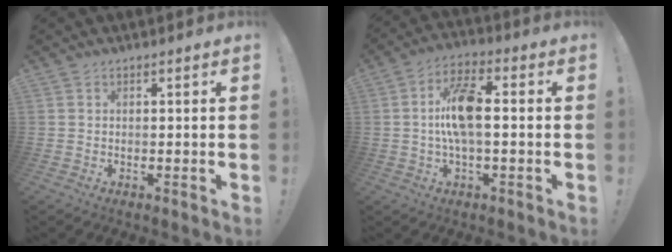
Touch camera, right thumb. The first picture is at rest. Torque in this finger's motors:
{"motor_torque": [0.19, 0.25, 0.86, 0.00, 0.04]}